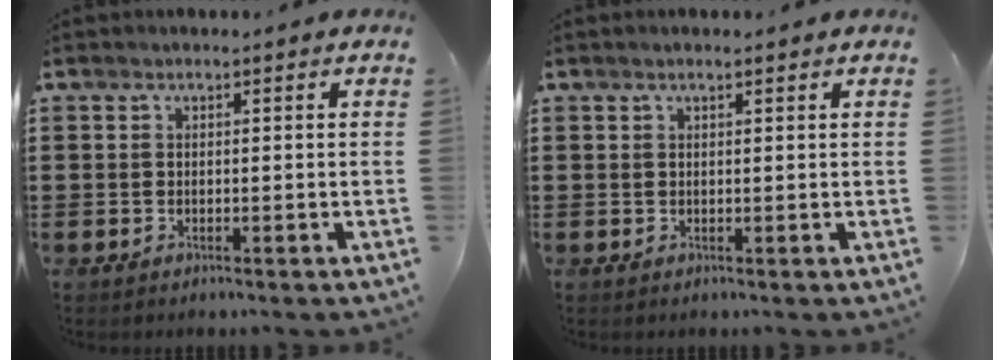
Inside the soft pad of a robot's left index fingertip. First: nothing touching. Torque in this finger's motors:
{"motor_torque": [0.61, 1.08, -0.01, -0.01]}